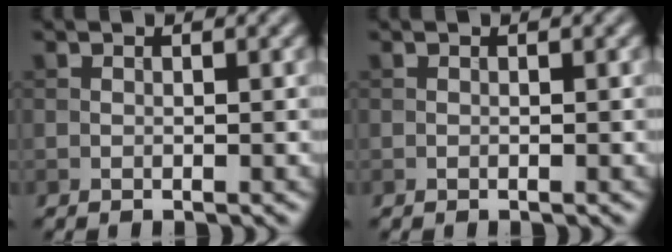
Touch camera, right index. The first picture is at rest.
{"total": 0.0}